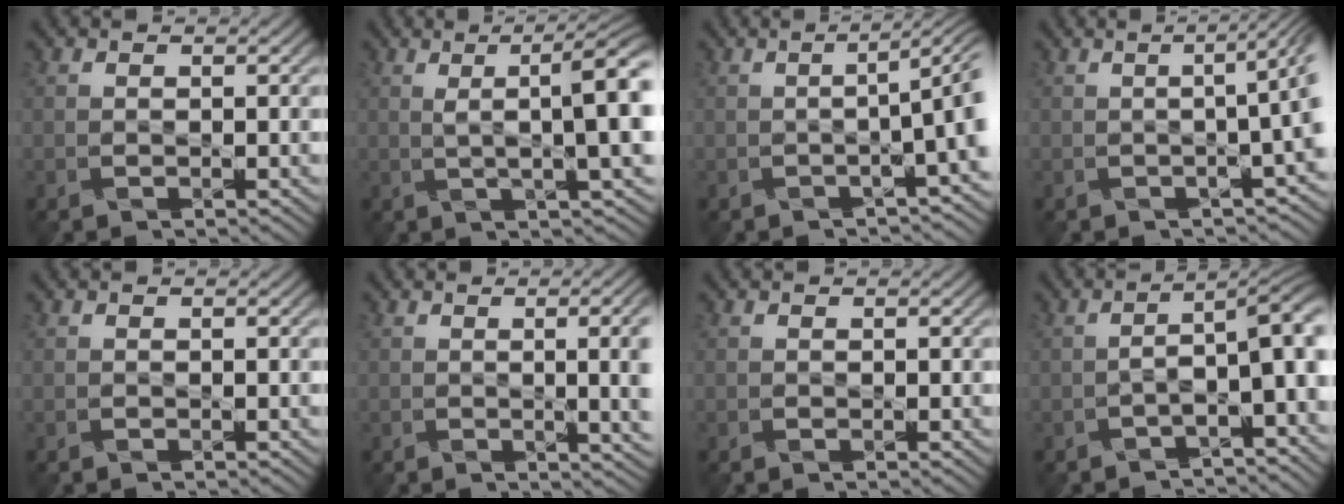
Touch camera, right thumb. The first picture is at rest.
{"total": 7.9, "force": [1.8, 1.2, 7.6], "torque": [-0.107, 0.016, 0.031]}
{"total": 5.9, "force": [-1.3, 0.8, 5.7], "torque": [-0.068, 0.010, -0.021]}
{"total": 7.3, "force": [-0.8, 1.8, 7.0], "torque": [-0.065, 0.009, -0.018]}
{"total": 0.0}
{"total": 8.5, "force": [-0.2, 3.0, 7.9], "torque": [-0.082, 0.007, 0.011]}
{"total": 0.0}
{"total": 5.4, "force": [-2.3, 1.2, 4.8], "torque": [-0.071, 0.007, -0.037]}